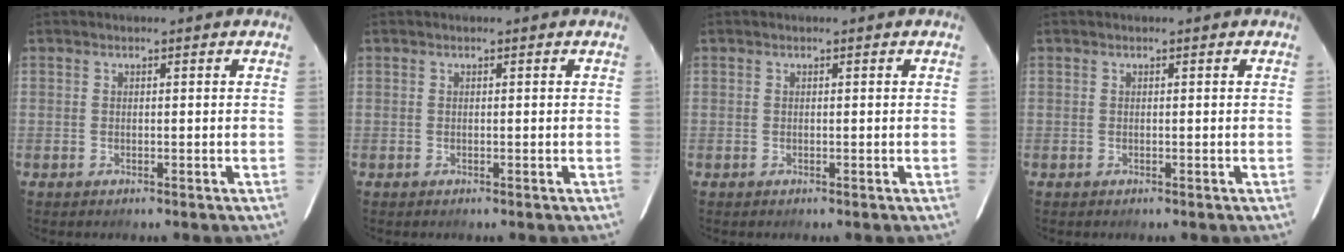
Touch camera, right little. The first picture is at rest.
{"total": 0.0}
{"total": 0.0}
{"total": 0.0}